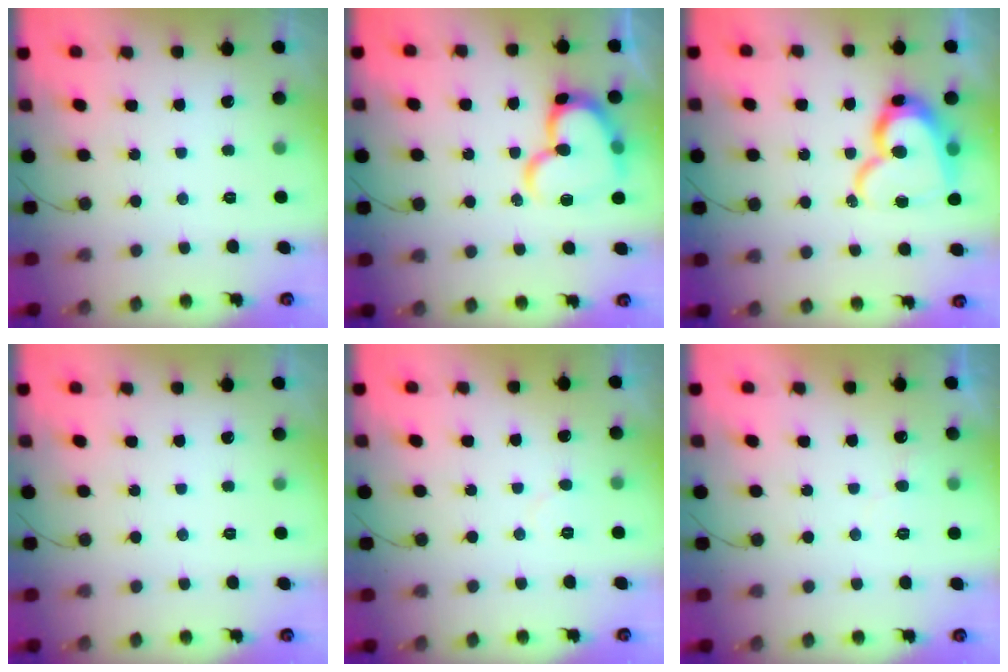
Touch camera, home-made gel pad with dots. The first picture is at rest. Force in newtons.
{"total": 17.3, "press": 17.3, "slide": 1.5}
{"total": 16.1, "press": 16.0, "slide": 1.6}
{"total": 0.0}
{"total": 2.9, "press": 2.9, "slide": 0.2}
{"total": 5.3, "press": 5.3, "slide": 0.3}